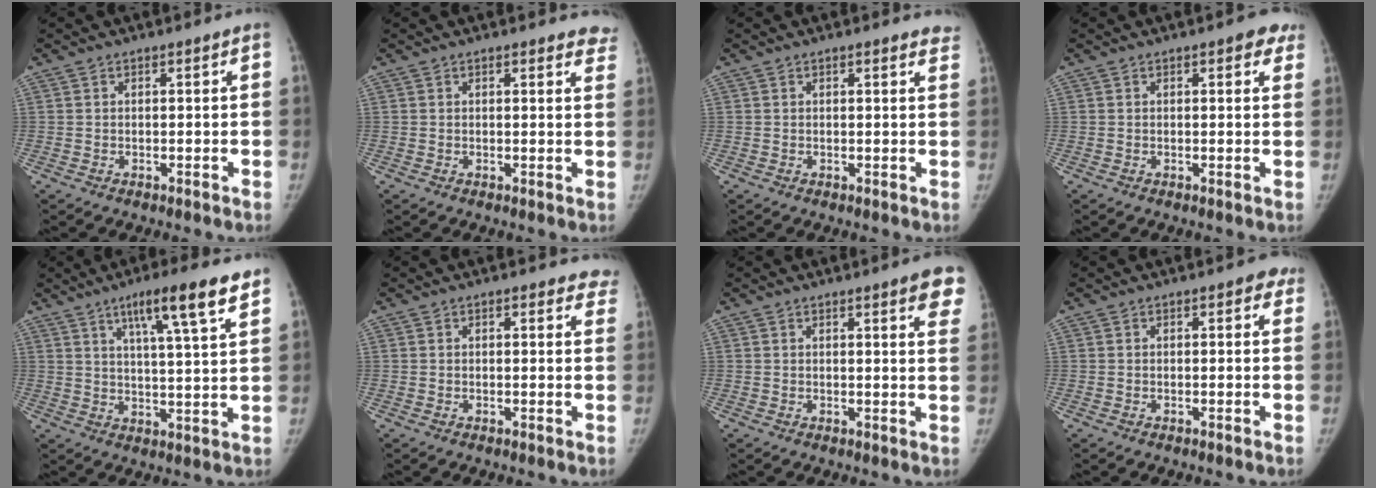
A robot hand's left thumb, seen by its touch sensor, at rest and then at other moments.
{"total": 5.3, "force": [4.7, 1.8, 1.5], "torque": [0.021, -0.018, 0.034]}
{"total": 3.6, "force": [3.2, 1.0, 1.4], "torque": [0.006, -0.008, 0.024]}
{"total": 3.7, "force": [2.1, 1.8, 2.5], "torque": [0.000, -0.003, 0.017]}
{"total": 11.9, "force": [7.2, 1.3, 9.3], "torque": [-0.141, -0.029, 0.111]}
{"total": 4.8, "force": [3.9, 2.2, 1.6], "torque": [0.025, -0.011, 0.031]}
{"total": 7.1, "force": [4.5, 1.5, 5.3], "torque": [-0.043, -0.015, 0.044]}
{"total": 2.3, "force": [1.1, 1.3, 1.5], "torque": [0.004, 0.001, 0.006]}